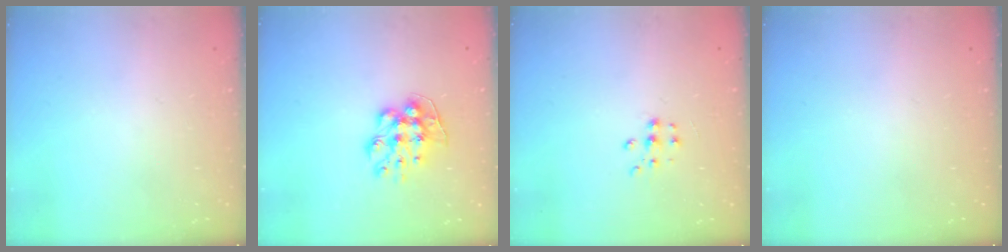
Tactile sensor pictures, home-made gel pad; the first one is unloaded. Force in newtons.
{"total": 9.2, "press": 9.2, "slide": 0.1}
{"total": 5.6, "press": 5.6, "slide": 0.5}
{"total": 0.0}